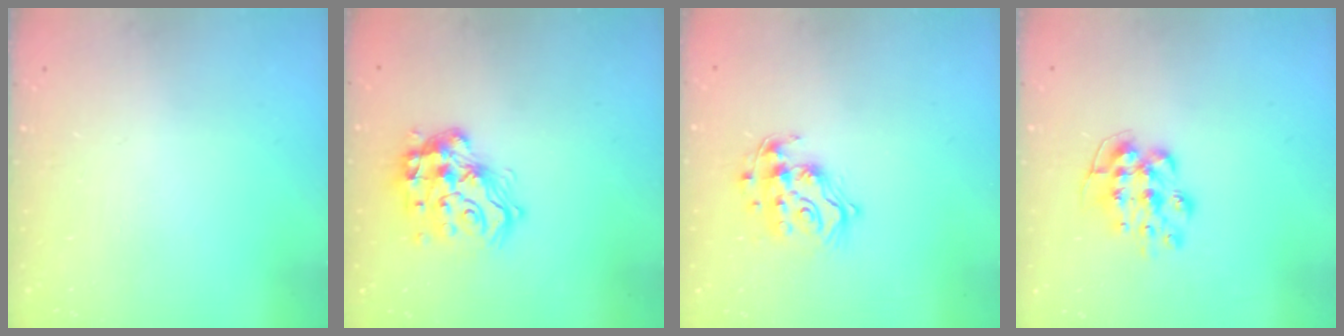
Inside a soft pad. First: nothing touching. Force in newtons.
{"total": 17.1, "press": 17.1, "slide": 1.3}
{"total": 14.1, "press": 14.0, "slide": 1.0}
{"total": 8.7, "press": 8.7, "slide": 0.2}